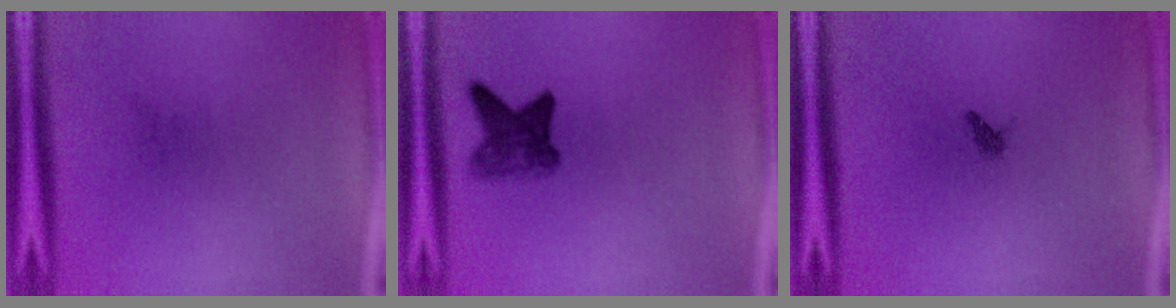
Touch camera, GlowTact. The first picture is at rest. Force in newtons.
{"total": 4.2}
{"total": 0.7}